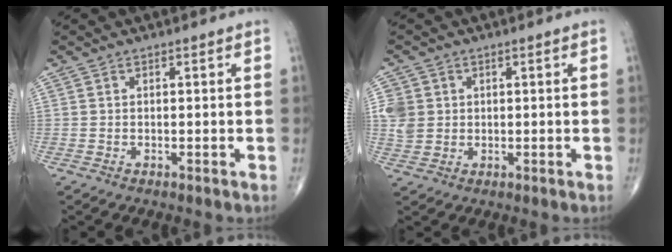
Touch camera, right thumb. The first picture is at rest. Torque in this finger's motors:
{"motor_torque": [-0.01, 0.01, 0.32, 0.26, 0.05]}